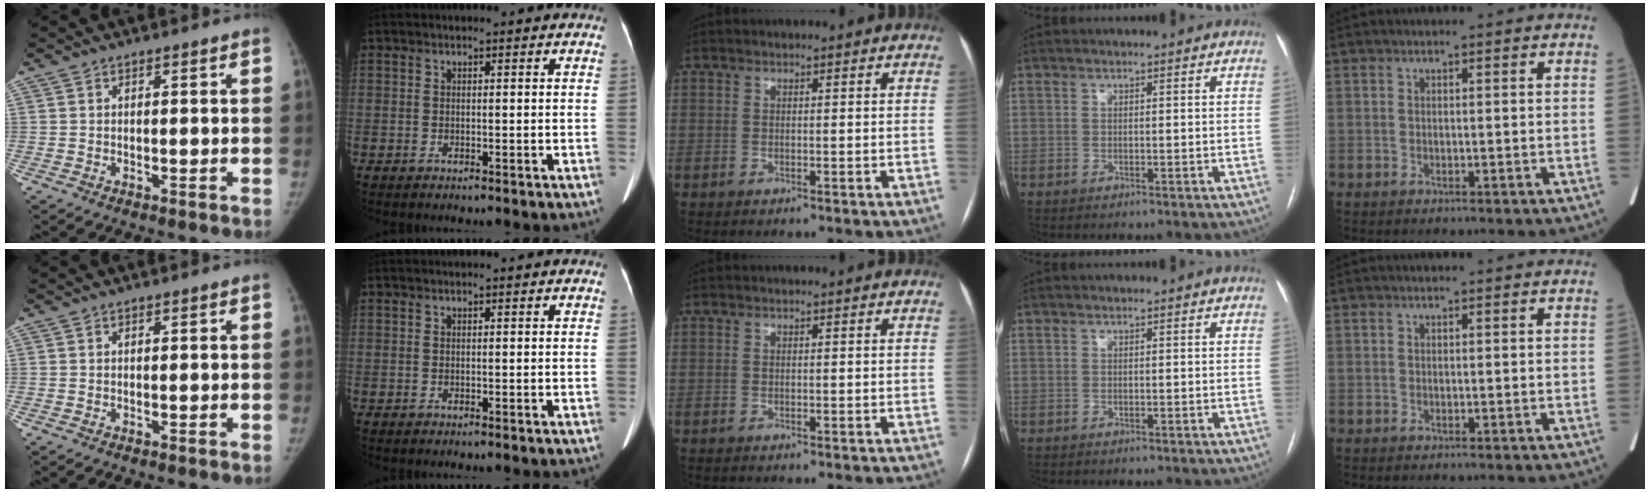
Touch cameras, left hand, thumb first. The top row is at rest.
{}